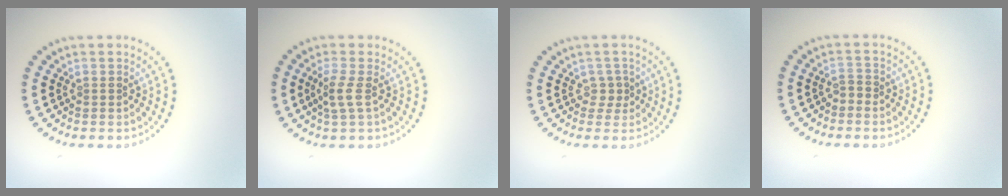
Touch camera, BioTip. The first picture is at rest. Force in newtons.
{"total": 1.8, "press": 1.4, "slide": 1.1}
{"total": 1.2, "press": 1.0, "slide": 0.8}
{"total": 0.9, "press": 0.8, "slide": 0.4}